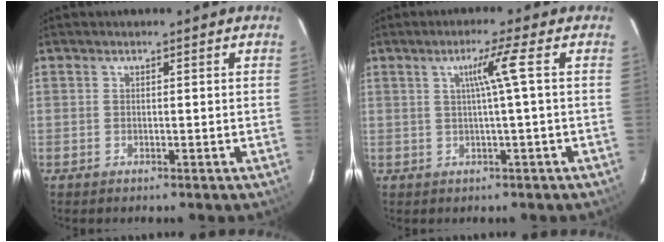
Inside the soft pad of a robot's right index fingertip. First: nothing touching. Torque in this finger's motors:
{"motor_torque": [0.47, 0.32, 0.21, 0.06]}